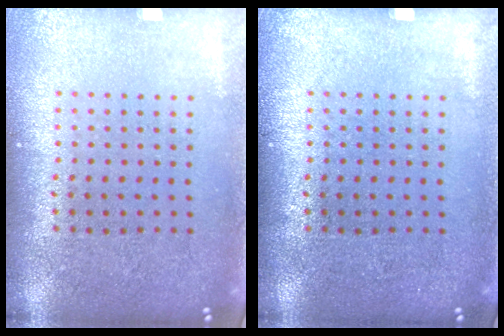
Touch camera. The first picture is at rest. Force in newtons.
{"total": 0.0}